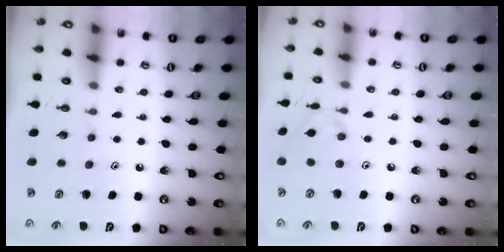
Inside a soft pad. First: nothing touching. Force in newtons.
{"total": 4.5, "press": 4.5, "slide": 0.8}